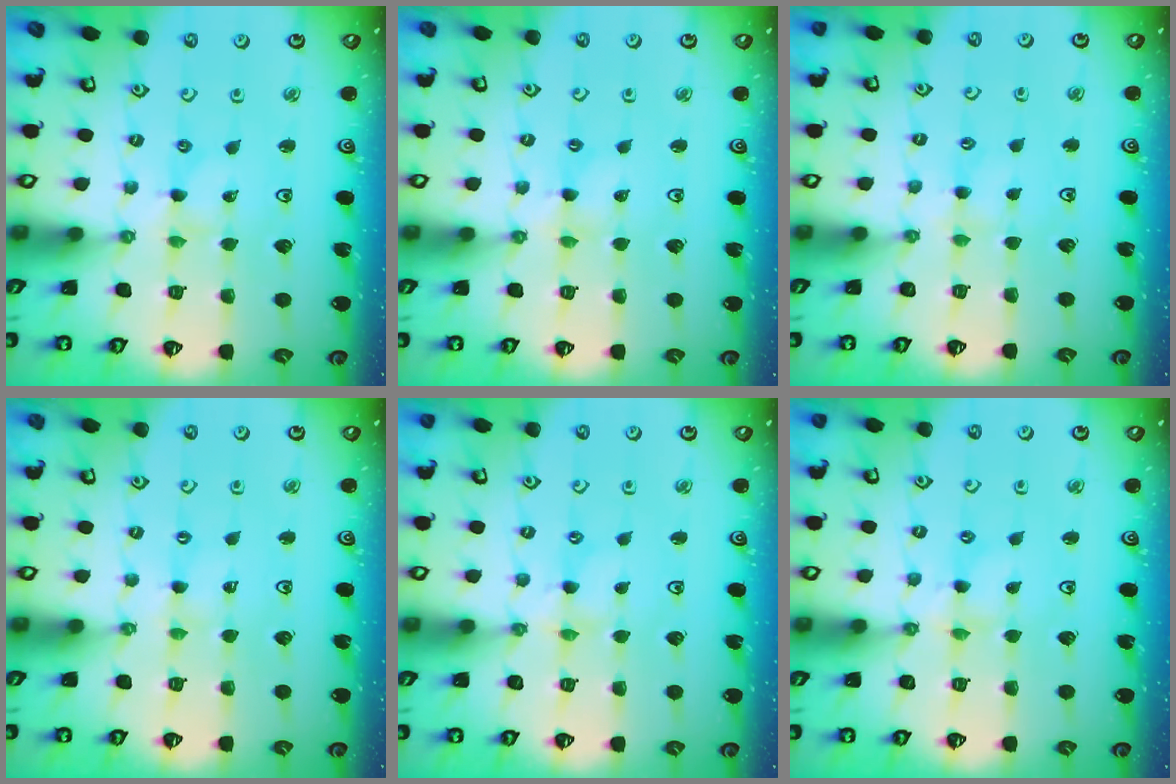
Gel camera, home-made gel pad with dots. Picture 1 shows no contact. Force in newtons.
{"total": 1.2, "press": 1.2, "slide": 0.1}
{"total": 1.9, "press": 1.9, "slide": 0.3}
{"total": 0.5, "press": 0.5, "slide": 0.1}
{"total": 1.5, "press": 1.5, "slide": 0.2}
{"total": 1.7, "press": 1.6, "slide": 0.3}